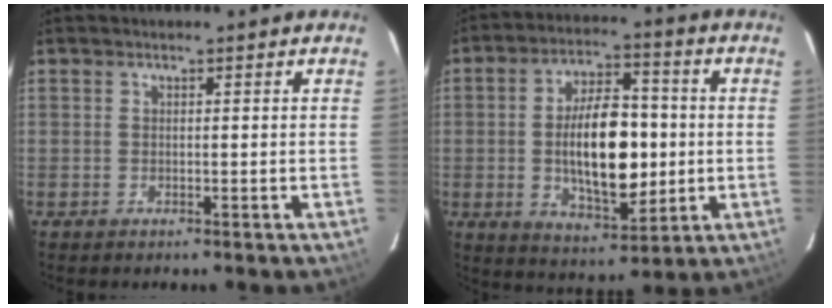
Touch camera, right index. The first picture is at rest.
{"total": 16.0, "force": [-0.9, 7.5, 14.1], "torque": [-0.243, 0.007, -0.003]}